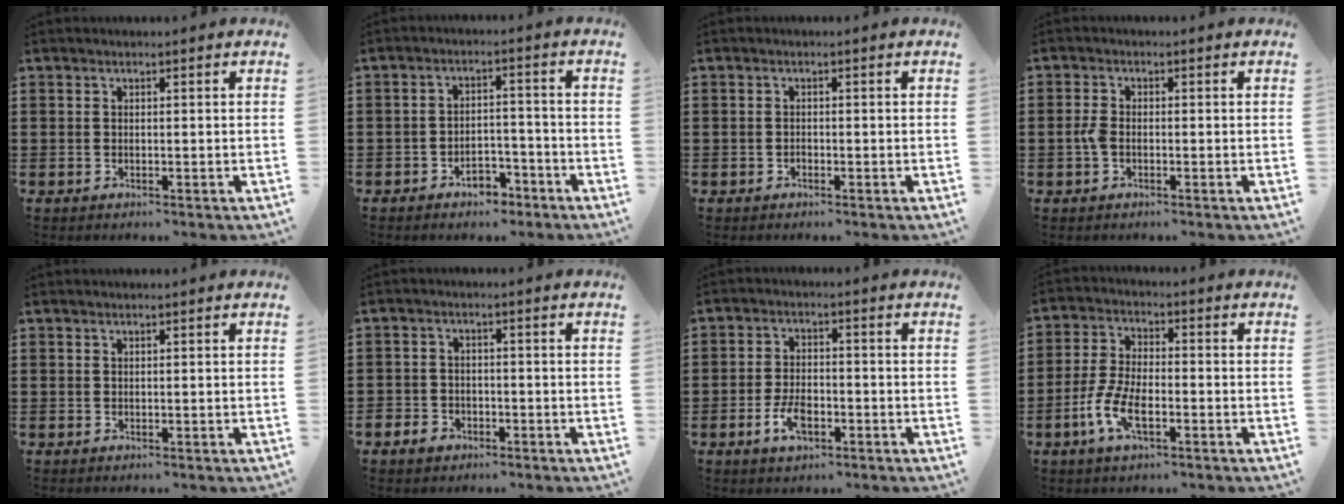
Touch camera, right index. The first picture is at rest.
{"total": 4.2, "force": [-3.3, 1.8, 1.8], "torque": [-0.030, 0.010, -0.062]}
{"total": 0.7, "force": [-0.5, 0.4, 0.3], "torque": [-0.007, 0.000, -0.010]}
{"total": 2.2, "force": [-0.6, 1.2, 1.7], "torque": [-0.049, -0.002, -0.016]}
{"total": 0.0}
{"total": 2.3, "force": [-1.7, 1.5, 0.5], "torque": [-0.015, 0.005, -0.036]}
{"total": 4.9, "force": [-2.1, 2.5, 3.7], "torque": [-0.083, 0.000, -0.043]}
{"total": 6.9, "force": [-3.0, 2.7, 5.6], "torque": [-0.141, -0.012, -0.062]}